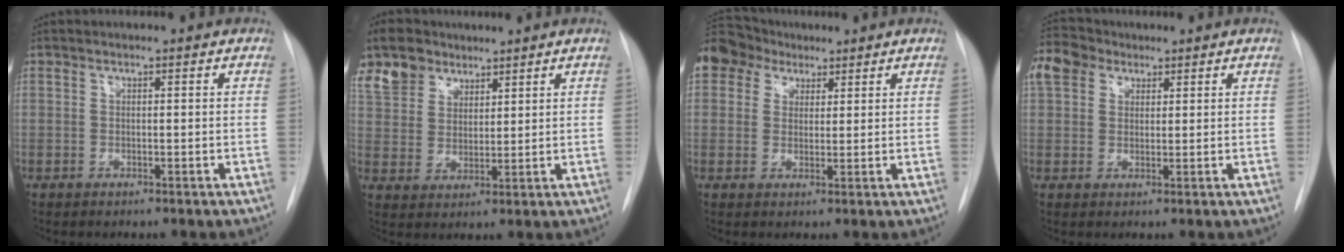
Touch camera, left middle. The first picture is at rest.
{"total": 10.9, "force": [7.7, 7.0, 3.1], "torque": [-0.075, 0.027, 0.153]}
{"total": 11.4, "force": [6.9, 8.4, 3.5], "torque": [-0.096, 0.055, 0.130]}
{"total": 9.5, "force": [5.4, 6.7, 3.9], "torque": [-0.100, 0.042, 0.103]}